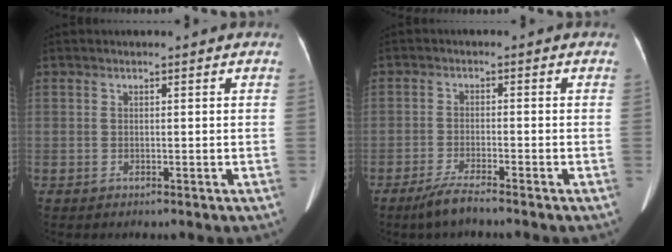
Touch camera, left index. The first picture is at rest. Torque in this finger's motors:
{"motor_torque": [-0.20, 0.21, -0.02, -0.03]}